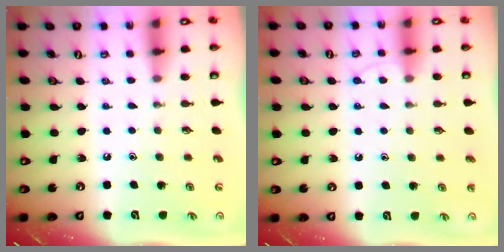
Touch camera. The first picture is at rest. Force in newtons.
{"total": 7.2, "press": 7.2, "slide": 0.7}